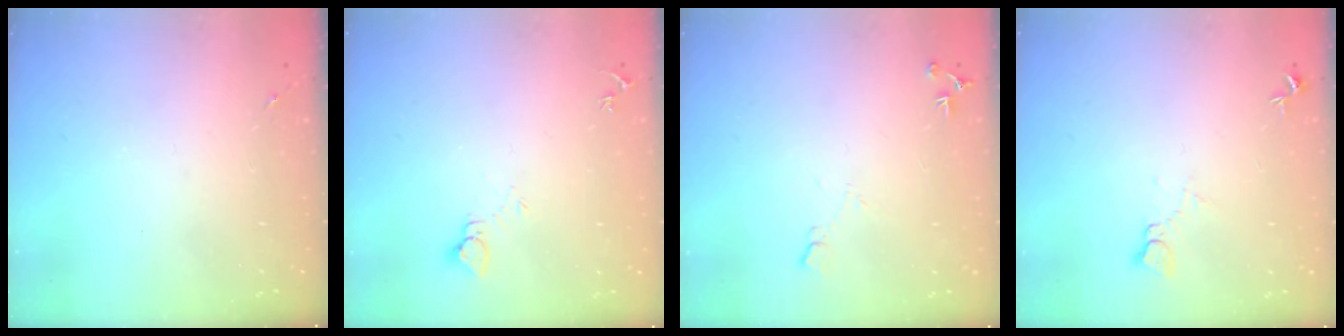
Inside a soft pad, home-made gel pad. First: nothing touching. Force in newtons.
{"total": 4.0, "press": 4.0, "slide": 0.4}
{"total": 6.1, "press": 6.0, "slide": 1.0}
{"total": 4.3, "press": 4.3, "slide": 0.4}